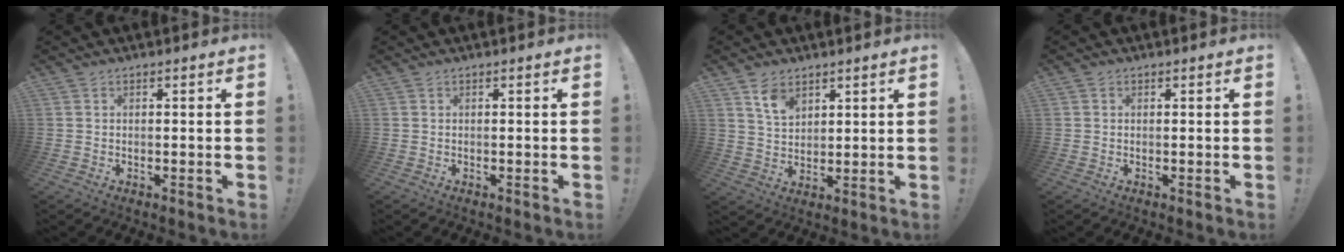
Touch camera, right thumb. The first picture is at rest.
{"total": 0.0}
{"total": 7.2, "force": [4.7, 4.3, 3.4], "torque": [-0.052, -0.022, 0.086]}
{"total": 0.0}